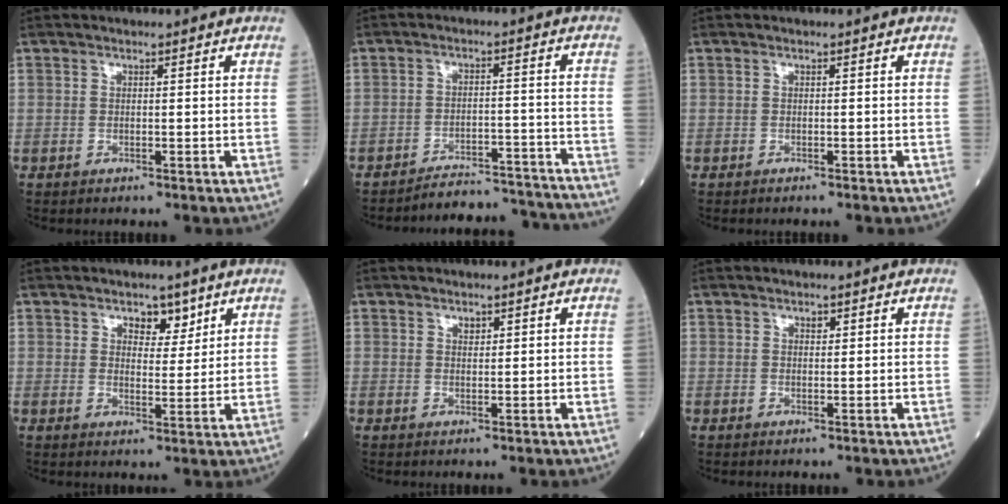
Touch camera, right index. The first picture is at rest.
{"total": 15.4, "force": [-15.2, 0.7, 2.1], "torque": [-0.004, 0.020, -0.189]}
{"total": 1.0, "force": [-0.9, 0.0, 0.5], "torque": [-0.008, -0.001, -0.010]}
{"total": 3.8, "force": [2.5, 2.1, 2.1], "torque": [-0.022, 0.000, 0.038]}
{"total": 0.9, "force": [0.6, 0.5, 0.5], "torque": [-0.007, -0.003, 0.010]}
{"total": 0.7, "force": [0.4, 0.4, 0.4], "torque": [-0.004, -0.003, 0.006]}